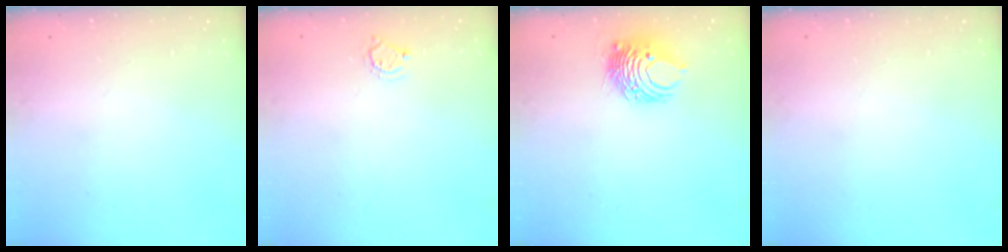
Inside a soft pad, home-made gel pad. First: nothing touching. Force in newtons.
{"total": 3.7, "press": 3.7, "slide": 0.4}
{"total": 8.9, "press": 8.9, "slide": 0.8}
{"total": 0.0}